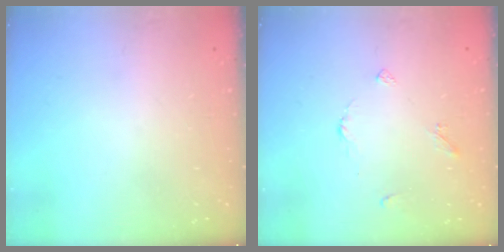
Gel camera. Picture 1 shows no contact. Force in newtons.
{"total": 3.4, "press": 3.3, "slide": 0.5}